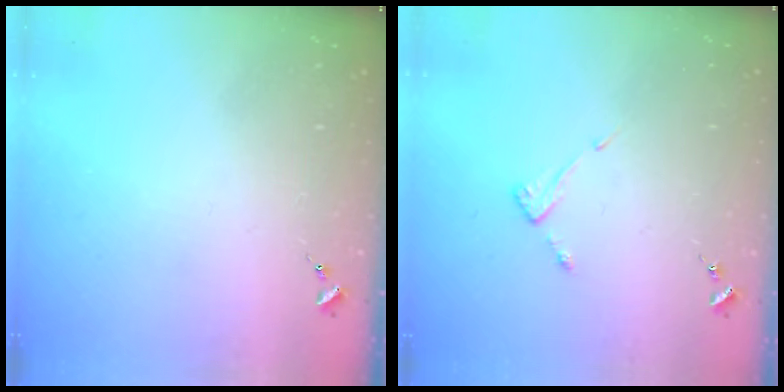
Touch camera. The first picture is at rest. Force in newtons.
{"total": 3.8, "press": 3.7, "slide": 0.4}